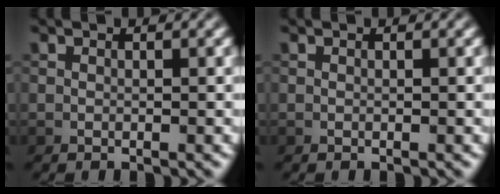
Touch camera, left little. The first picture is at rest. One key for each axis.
{"total": 0.0}